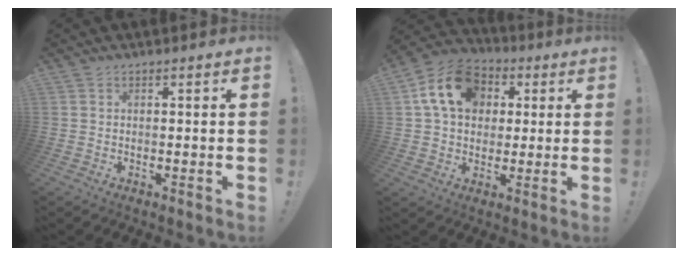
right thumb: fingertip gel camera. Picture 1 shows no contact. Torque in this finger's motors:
{"motor_torque": [0.21, 0.82, 1.09, 0.21, 0.45]}